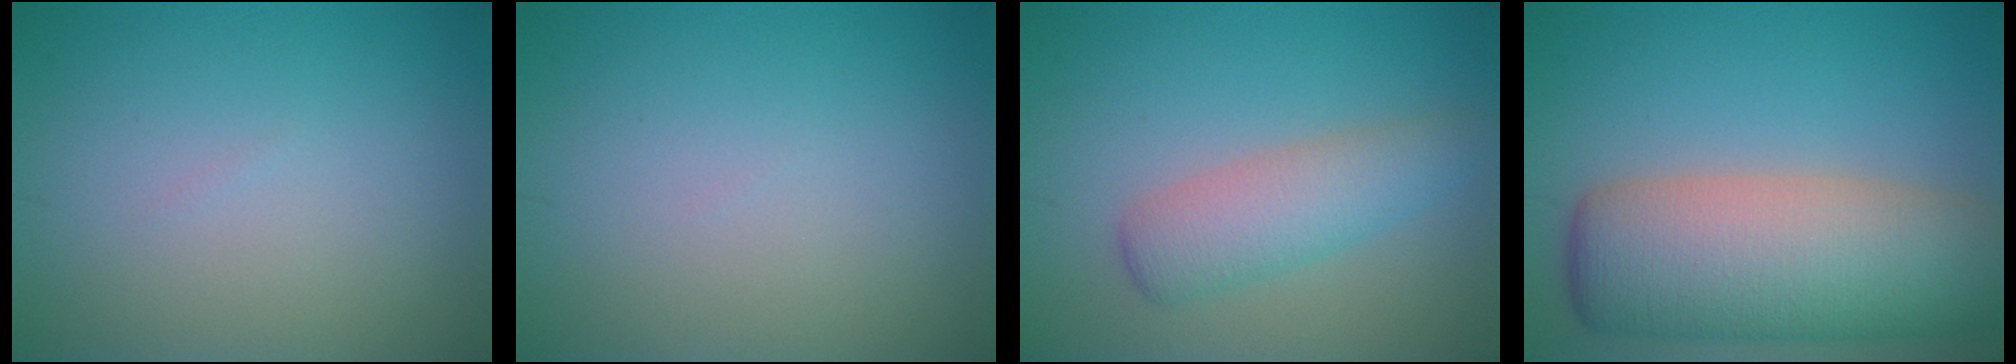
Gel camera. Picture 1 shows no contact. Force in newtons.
{"total": 0.0}
{"total": 3.7, "press": 3.7, "slide": 0.1}
{"total": 11.3, "press": 11.3, "slide": 0.7}